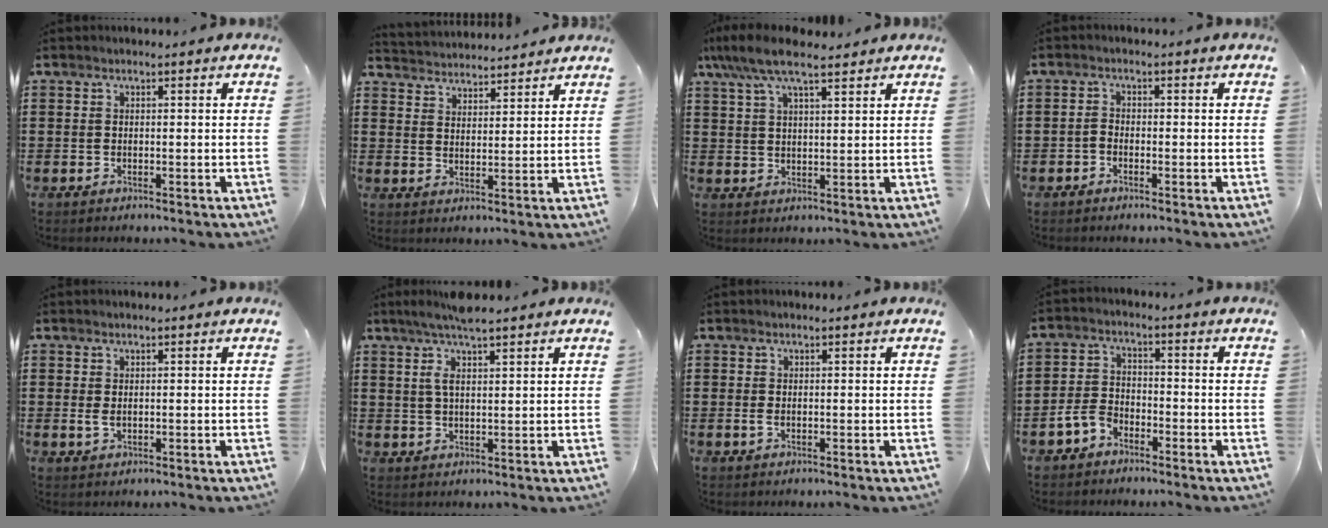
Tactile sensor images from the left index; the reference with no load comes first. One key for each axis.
{"total": 3.4, "fx": 3.4, "fy": 0.2, "fz": -0.6, "tx": -0.002, "ty": -0.018, "tz": 0.061}
{"total": 7.5, "fx": 5.5, "fy": 2.1, "fz": 4.6, "tx": -0.105, "ty": -0.002, "tz": 0.099}
{"total": 1.3, "fx": -1.1, "fy": 0.4, "fz": 0.4, "tx": -0.012, "ty": 0.004, "tz": -0.024}
{"total": 1.3, "fx": 0.0, "fy": 0.6, "fz": 1.2, "tx": -0.032, "ty": 0.001, "tz": -0.003}
{"total": 5.3, "fx": 3.4, "fy": 0.8, "fz": 3.9, "tx": -0.085, "ty": -0.002, "tz": 0.059}
{"total": 0.7, "fx": -0.1, "fy": 0.2, "fz": 0.7, "tx": -0.016, "ty": -0.001, "tz": -0.002}
{"total": 3.9, "fx": -3.0, "fy": 2.0, "fz": 1.5, "tx": -0.050, "ty": 0.002, "tz": -0.065}